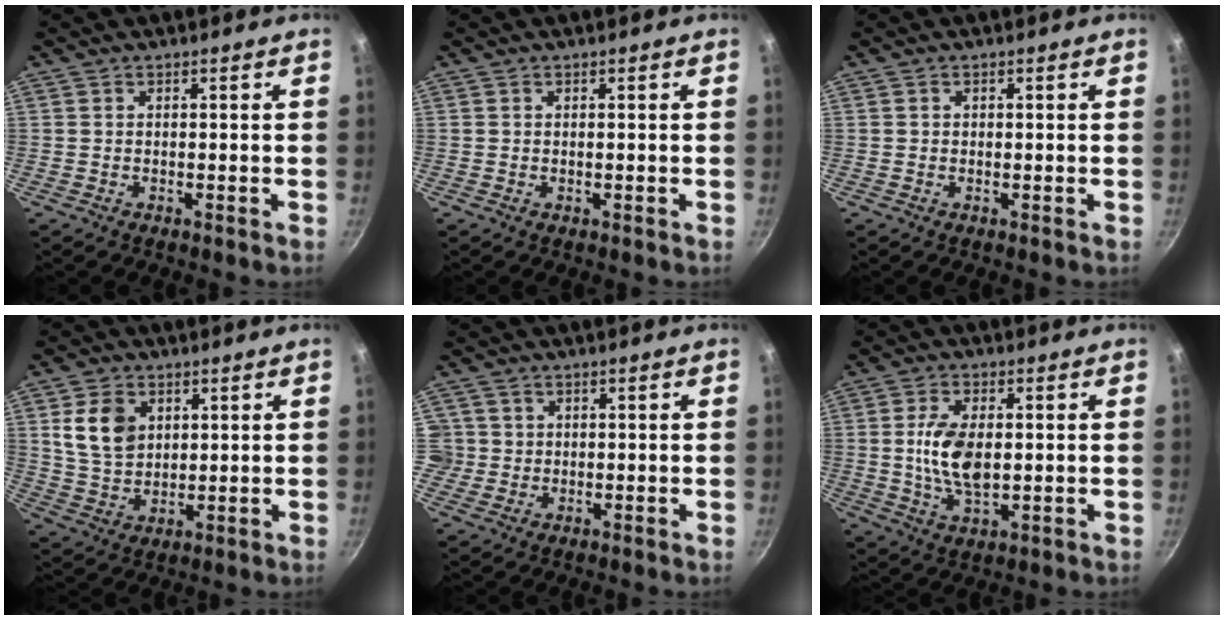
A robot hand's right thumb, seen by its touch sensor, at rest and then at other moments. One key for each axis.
{"total": 0.0}
{"total": 0.5, "fx": 0.0, "fy": 0.5, "fz": 0.1, "tx": 0.002, "ty": 0.002, "tz": 0.000}
{"total": 9.5, "fx": 2.9, "fy": 7.0, "fz": 5.7, "tx": -0.084, "ty": -0.015, "tz": 0.060}
{"total": 4.0, "fx": 0.4, "fy": 4.0, "fz": 0.4, "tx": 0.021, "ty": 0.011, "tz": 0.007}
{"total": 9.8, "fx": 0.3, "fy": 5.3, "fz": 8.2, "tx": -0.150, "ty": -0.003, "tz": 0.008}